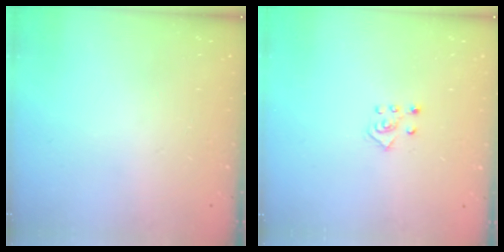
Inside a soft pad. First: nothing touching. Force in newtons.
{"total": 5.0, "press": 4.9, "slide": 0.4}